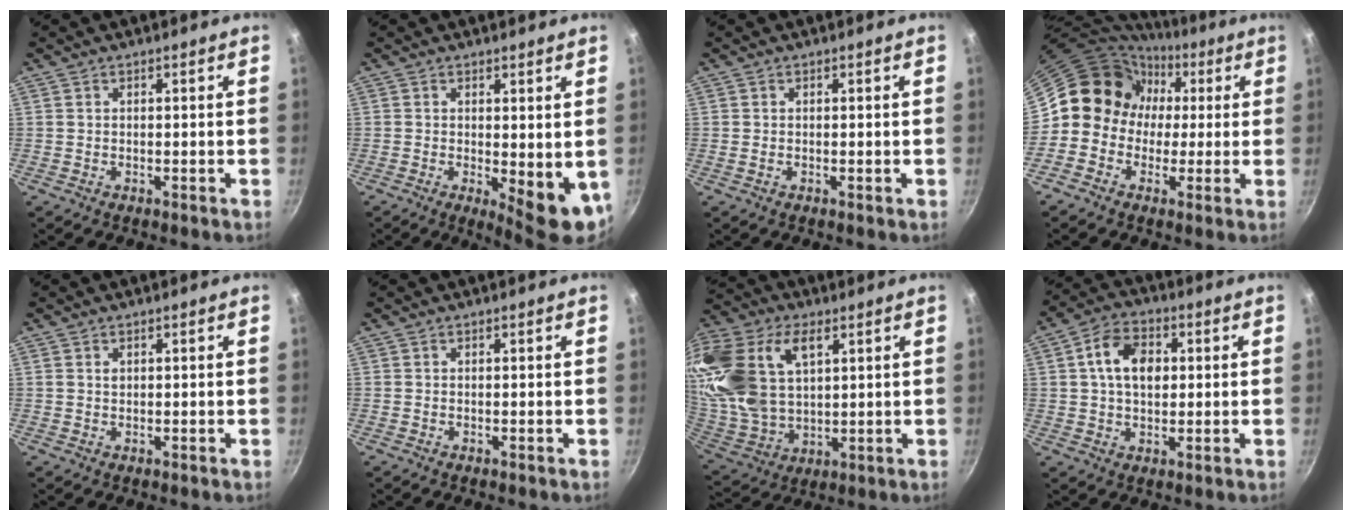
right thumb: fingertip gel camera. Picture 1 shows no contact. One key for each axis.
{"total": 8.4, "fx": -0.3, "fy": 3.2, "fz": 7.8, "tx": -0.088, "ty": -0.013, "tz": 0.005}
{"total": 0.0}
{"total": 10.3, "fx": 1.7, "fy": 9.7, "fz": 3.0, "tx": -0.012, "ty": 0.024, "tz": 0.005}
{"total": 0.8, "fx": 0.3, "fy": 0.6, "fz": 0.4, "tx": -0.007, "ty": 0.003, "tz": 0.007}
{"total": 0.0}
{"total": 26.9, "fx": 9.9, "fy": 16.9, "fz": 18.4, "tx": -0.411, "ty": 0.009, "tz": 0.194}
{"total": 9.6, "fx": 1.7, "fy": 6.6, "fz": 6.9, "tx": -0.099, "ty": 0.012, "tz": 0.019}